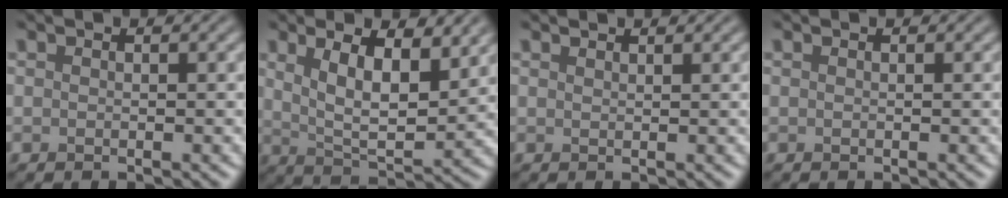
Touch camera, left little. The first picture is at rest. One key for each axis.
{"total": 7.1, "fx": 3.0, "fy": 3.0, "fz": 5.7, "tx": -0.104, "ty": -0.008, "tz": 0.054}
{"total": 0.8, "fx": 0.7, "fy": 0.1, "fz": 0.1, "tx": 0.000, "ty": 0.000, "tz": 0.013}
{"total": 0.0}